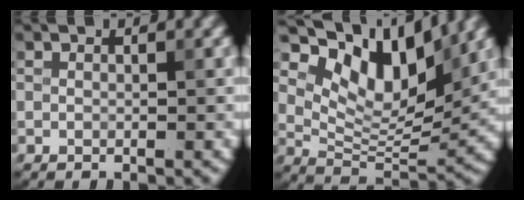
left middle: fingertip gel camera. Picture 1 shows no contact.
{"total": 9.6, "force": [5.3, 4.5, 6.6], "torque": [-0.107, -0.004, 0.096]}